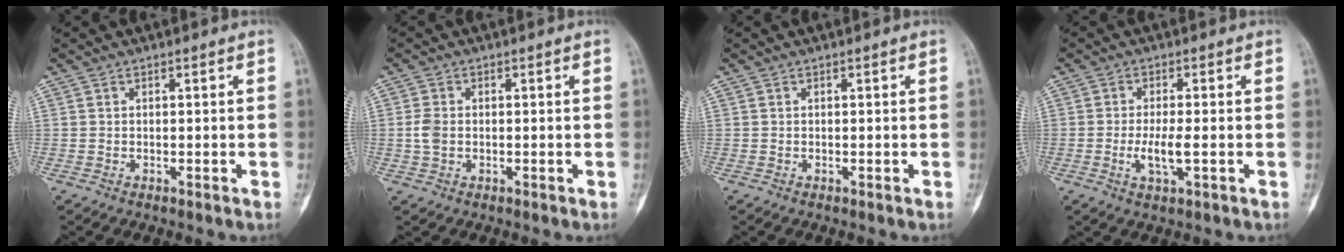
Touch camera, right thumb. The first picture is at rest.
{"total": 3.0, "force": [-0.2, 2.1, 2.1], "torque": [-0.049, 0.005, -0.004]}
{"total": 0.0}
{"total": 4.7, "force": [-1.0, 1.2, 4.5], "torque": [-0.092, -0.007, -0.021]}